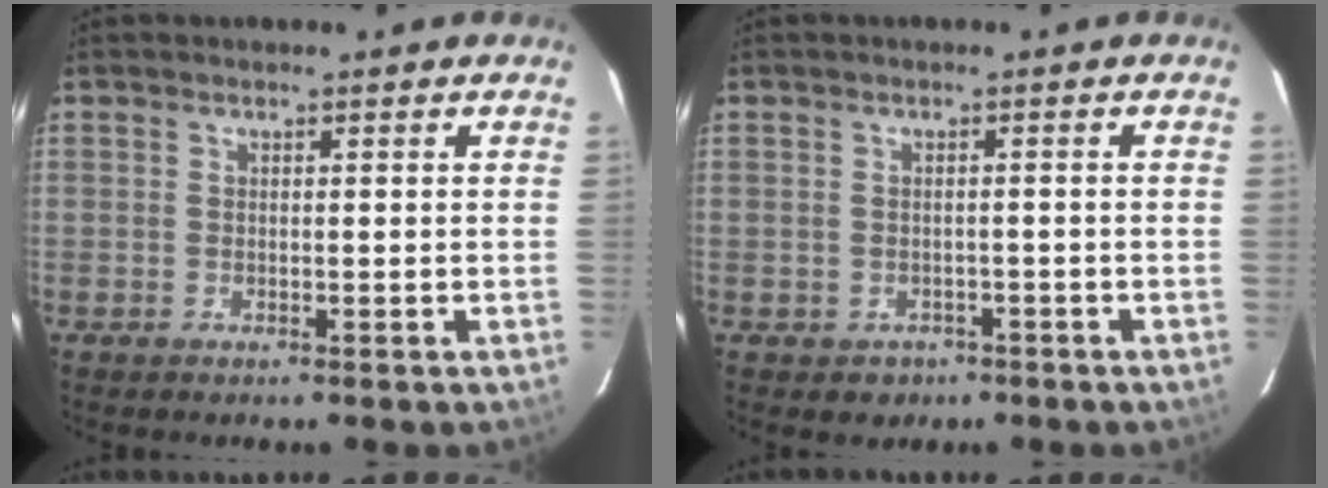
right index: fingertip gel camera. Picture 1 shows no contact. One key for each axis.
{"total": 2.4, "fx": -1.3, "fy": 1.9, "fz": 0.4, "tx": -0.006, "ty": 0.007, "tz": -0.011}